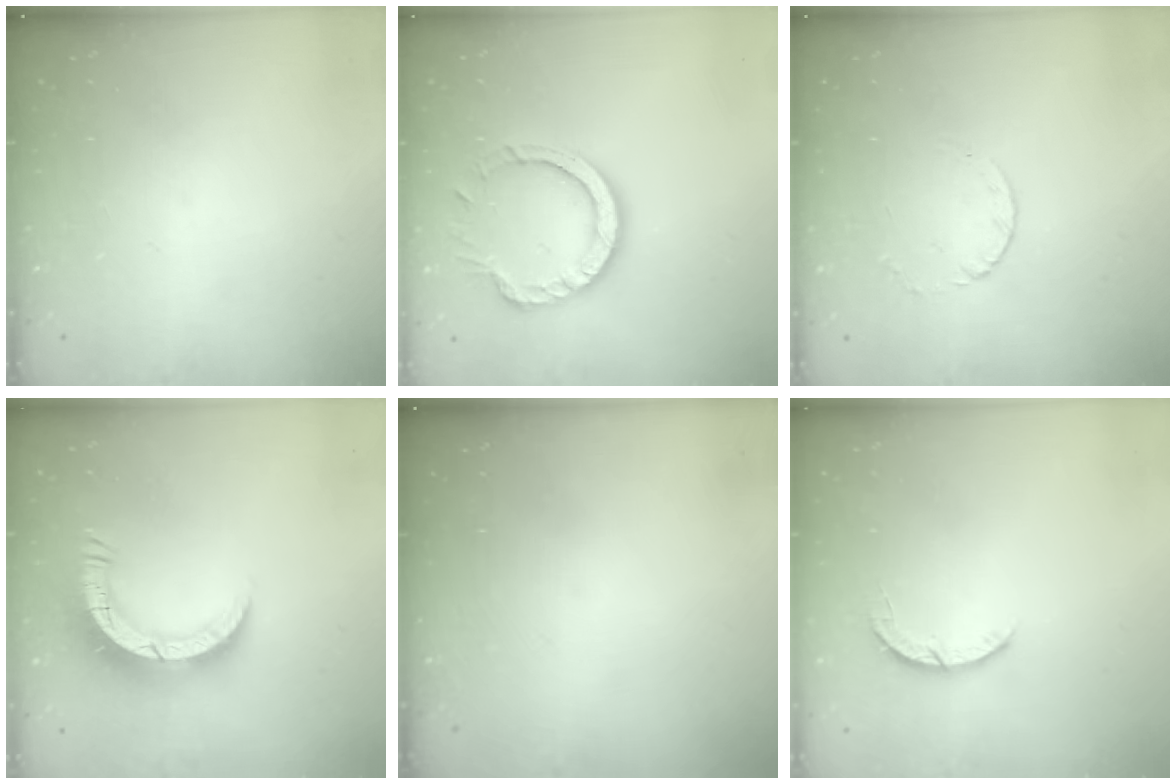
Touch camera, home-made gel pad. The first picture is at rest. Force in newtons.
{"total": 10.8, "press": 10.7, "slide": 1.3}
{"total": 2.4, "press": 2.4, "slide": 0.3}
{"total": 10.6, "press": 10.5, "slide": 1.4}
{"total": 0.0}
{"total": 3.7, "press": 3.7, "slide": 0.4}